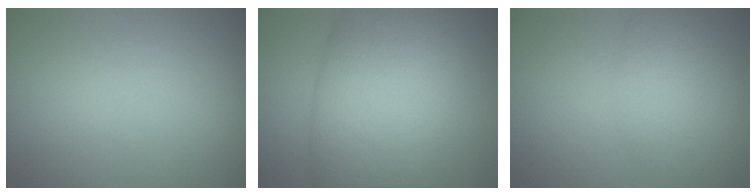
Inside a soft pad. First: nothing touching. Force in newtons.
{"total": 12.0, "press": 12.0, "slide": 0.3}
{"total": 2.1, "press": 2.1, "slide": 0.0}